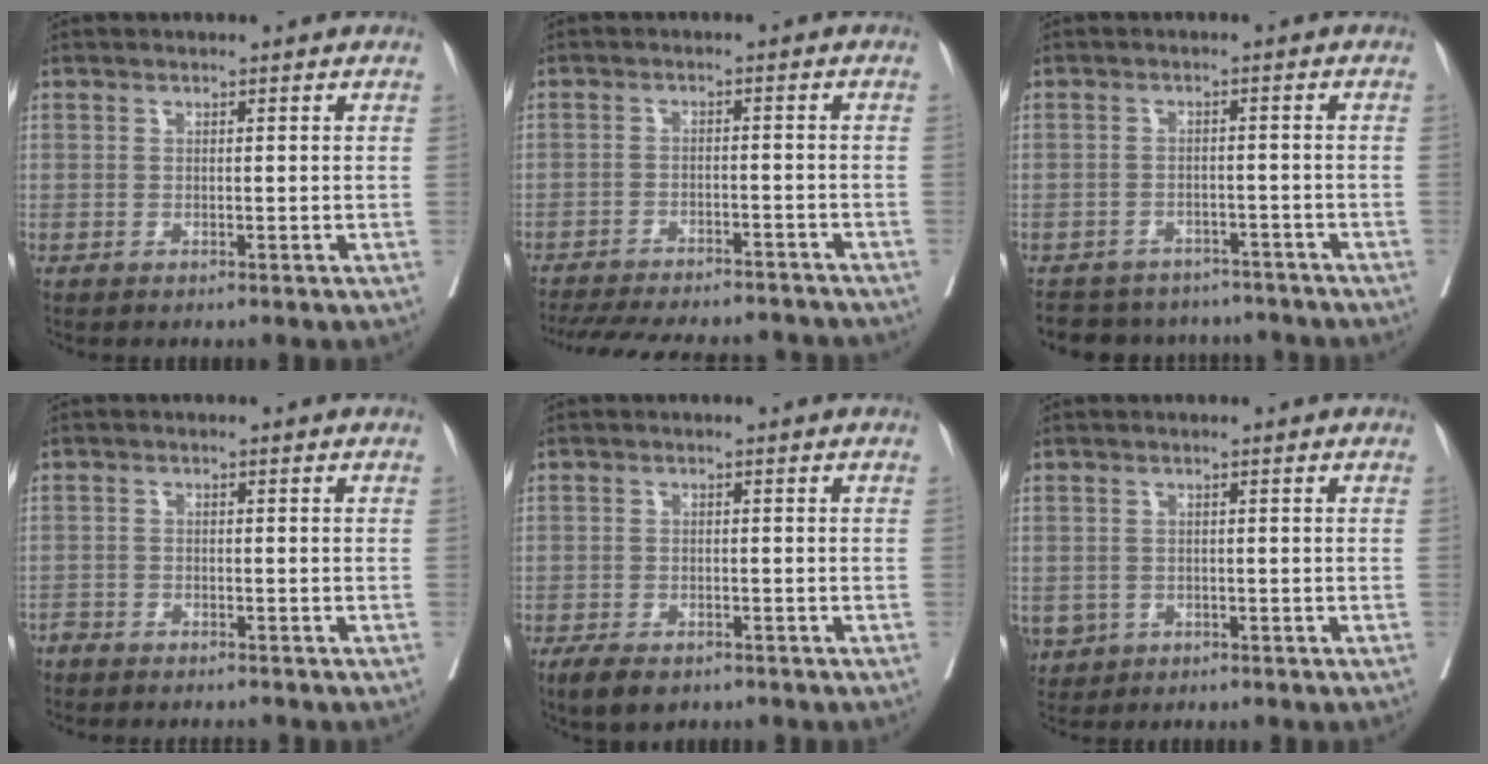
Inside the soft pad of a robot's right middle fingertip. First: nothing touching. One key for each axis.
{"total": 19.4, "fx": -17.6, "fy": 4.3, "fz": 7.0, "tx": -0.164, "ty": -0.020, "tz": -0.237}
{"total": 11.3, "fx": -10.2, "fy": 4.6, "fz": 2.0, "tx": -0.036, "ty": 0.014, "tz": -0.122}
{"total": 3.9, "fx": -3.8, "fy": 0.7, "fz": 0.6, "tx": -0.003, "ty": -0.009, "tz": -0.063}
{"total": 4.7, "fx": -3.4, "fy": 2.1, "fz": 2.5, "tx": -0.044, "ty": -0.007, "tz": -0.050}
{"total": 4.0, "fx": -1.8, "fy": 3.5, "fz": 0.8, "tx": -0.015, "ty": 0.002, "tz": -0.024}